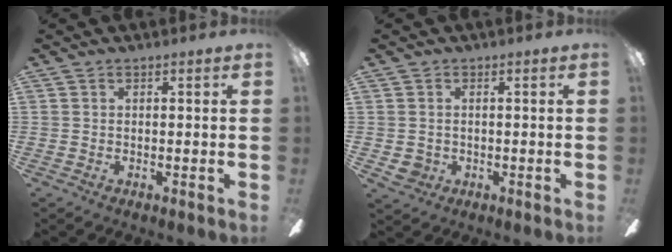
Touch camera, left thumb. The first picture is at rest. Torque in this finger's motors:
{"motor_torque": [-0.01, 0.01, -0.22, 0.11, 0.00]}